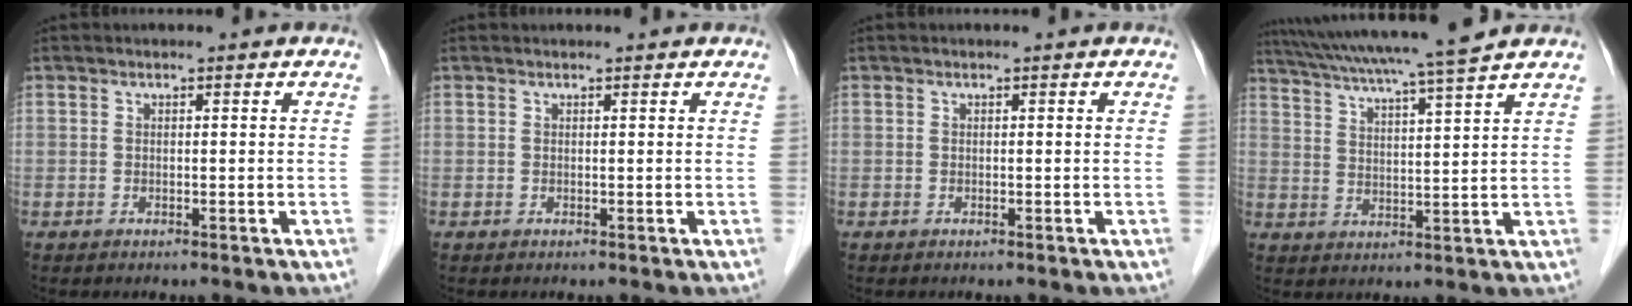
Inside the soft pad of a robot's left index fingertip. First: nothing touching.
{"total": 1.2, "force": [1.2, 0.0, 0.2], "torque": [-0.010, 0.010, 0.015]}
{"total": 0.0}
{"total": 14.4, "force": [12.3, -1.4, 7.3], "torque": [-0.131, 0.009, 0.184]}